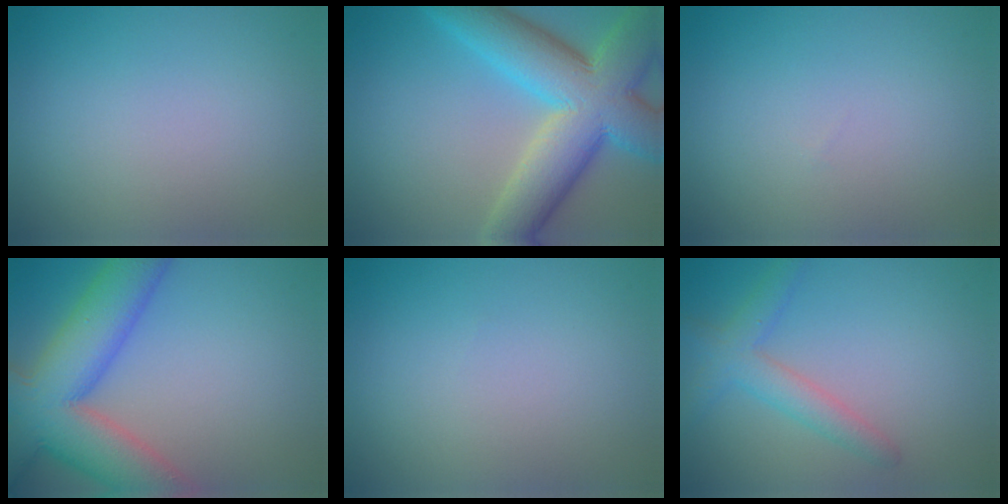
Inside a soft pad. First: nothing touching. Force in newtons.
{"total": 11.9, "press": 11.8, "slide": 0.7}
{"total": 0.0}
{"total": 11.2, "press": 11.2, "slide": 0.8}
{"total": 0.0}
{"total": 3.1, "press": 3.1, "slide": 0.1}